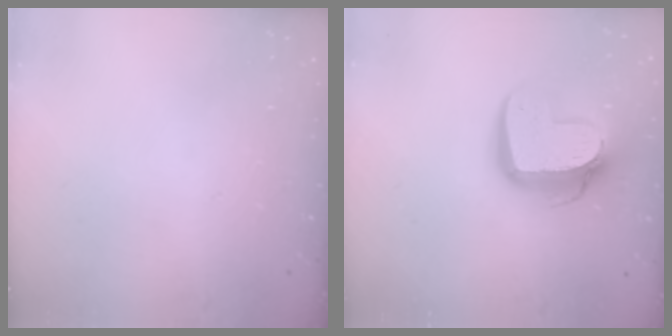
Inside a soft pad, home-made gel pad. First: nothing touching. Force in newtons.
{"total": 14.9, "press": 14.9, "slide": 1.1}